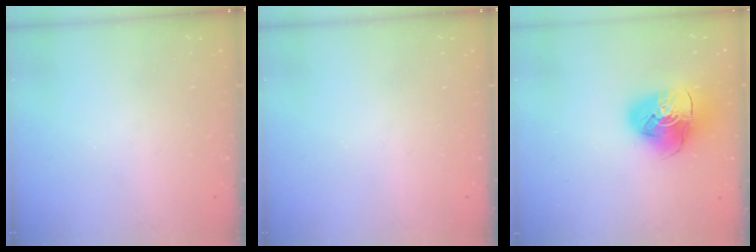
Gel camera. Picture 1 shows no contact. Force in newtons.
{"total": 0.0}
{"total": 12.2, "press": 12.1, "slide": 1.6}